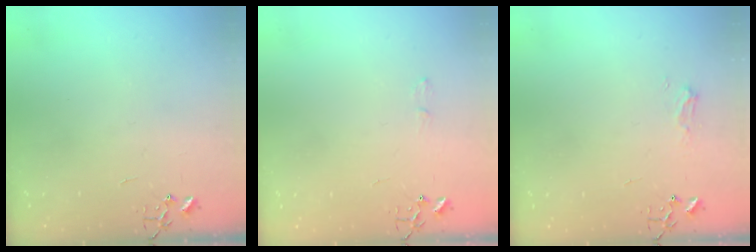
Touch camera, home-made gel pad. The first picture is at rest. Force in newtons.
{"total": 4.6, "press": 4.6, "slide": 0.7}
{"total": 6.0, "press": 6.0, "slide": 0.7}